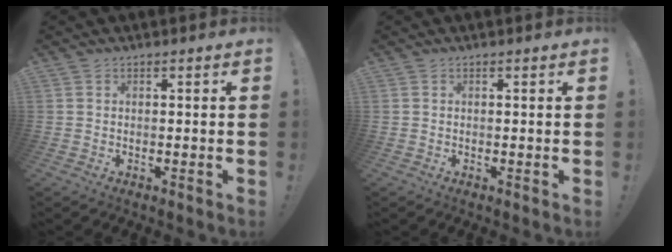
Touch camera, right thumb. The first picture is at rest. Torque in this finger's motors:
{"motor_torque": [0.00, 0.00, 0.00, 0.00, 0.00]}